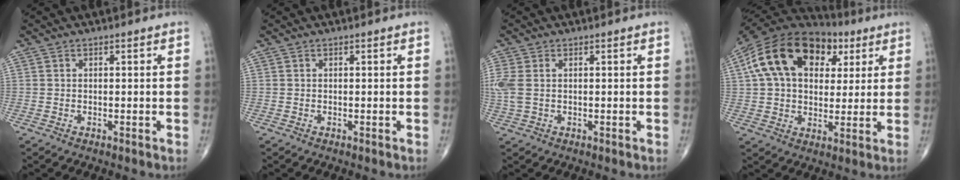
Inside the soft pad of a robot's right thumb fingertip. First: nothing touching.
{"total": 0.0}
{"total": 4.9, "force": [0.6, 3.0, 3.9], "torque": [-0.129, 0.015, 0.016]}
{"total": 22.4, "force": [7.7, 14.4, 15.3], "torque": [-0.260, 0.024, 0.122]}